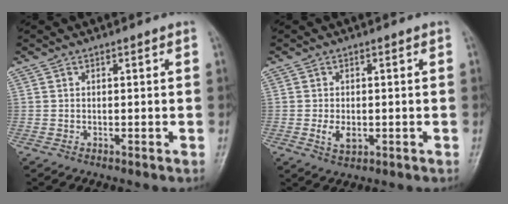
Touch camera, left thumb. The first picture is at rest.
{"total": 3.5, "force": [-0.7, 2.2, 2.7], "torque": [-0.047, -0.004, -0.008]}